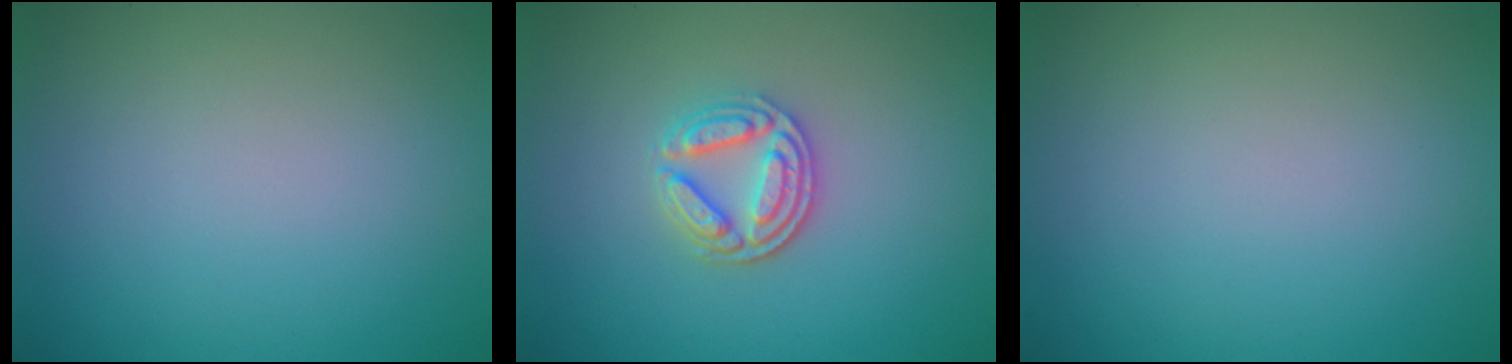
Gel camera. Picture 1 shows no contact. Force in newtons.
{"total": 3.6, "press": 3.1, "slide": 1.7}
{"total": 0.0}